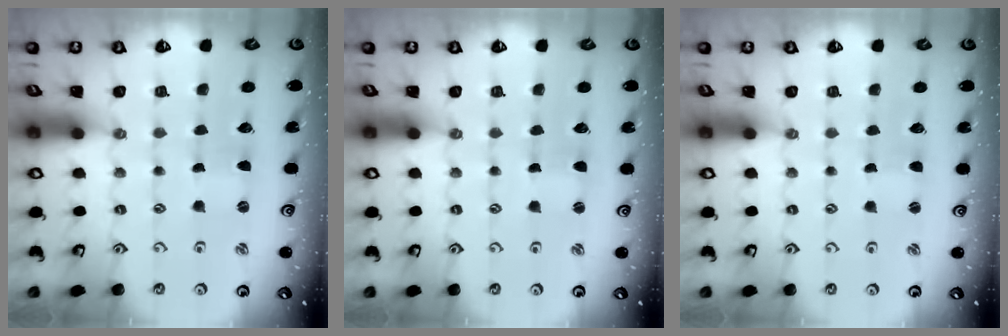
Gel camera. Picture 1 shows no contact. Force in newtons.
{"total": 0.7, "press": 0.7, "slide": 0.0}
{"total": 0.0}